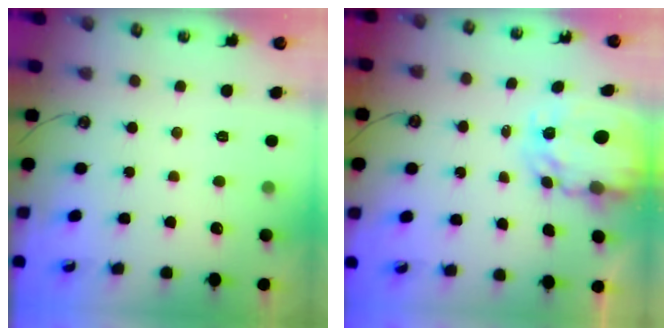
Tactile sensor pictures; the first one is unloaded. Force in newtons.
{"total": 6.1, "press": 6.1, "slide": 0.5}